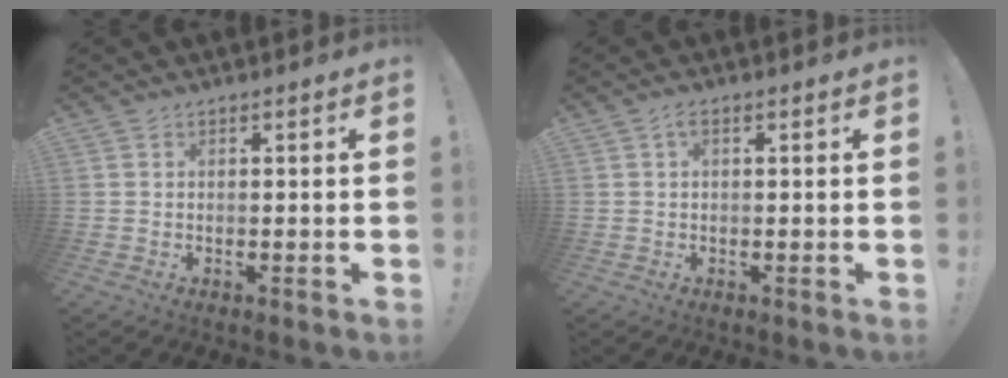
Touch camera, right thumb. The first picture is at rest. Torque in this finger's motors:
{"motor_torque": [-0.50, 0.03, -0.21, 0.15, 0.07]}